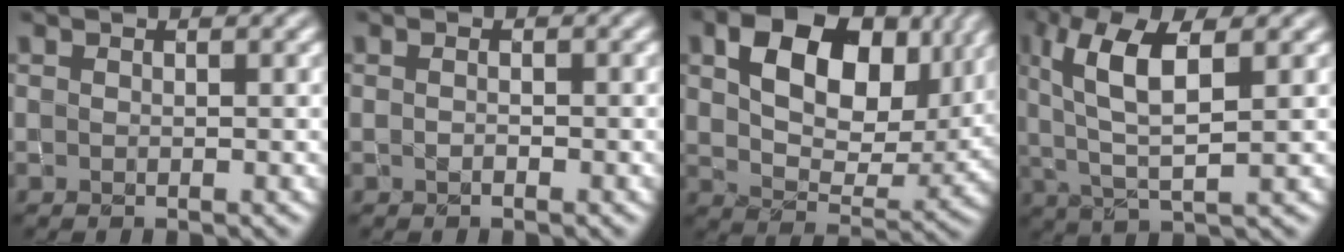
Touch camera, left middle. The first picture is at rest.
{"total": 0.6, "force": [-0.2, 0.2, 0.5], "torque": [-0.011, 0.001, -0.006]}
{"total": 11.2, "force": [4.6, 6.9, 7.5], "torque": [-0.124, 0.003, 0.081]}
{"total": 6.9, "force": [2.2, 2.2, 6.1], "torque": [-0.121, 0.009, 0.038]}